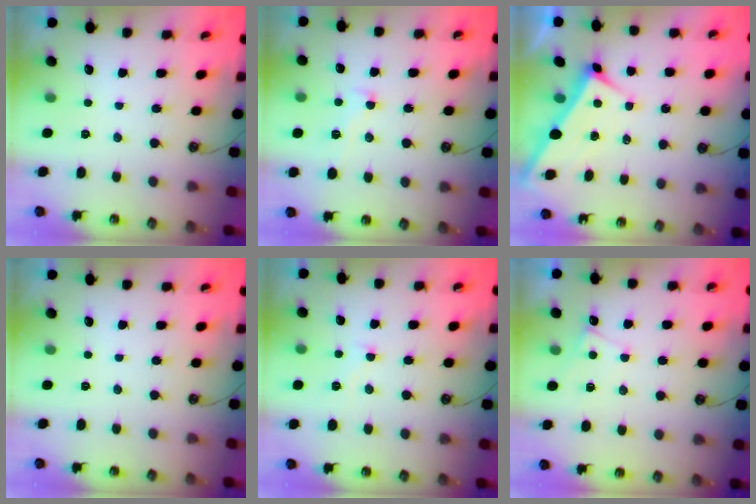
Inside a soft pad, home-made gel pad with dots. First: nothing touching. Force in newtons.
{"total": 1.2, "press": 0.9, "slide": 0.8}
{"total": 2.9, "press": 2.9, "slide": 0.6}
{"total": 0.0}
{"total": 2.3, "press": 2.2, "slide": 0.5}
{"total": 1.5, "press": 1.4, "slide": 0.4}